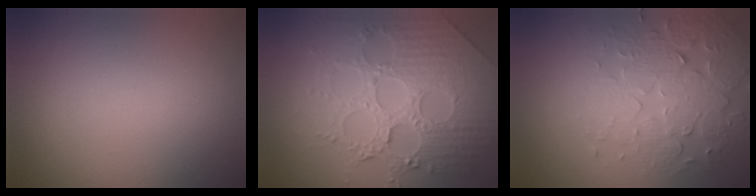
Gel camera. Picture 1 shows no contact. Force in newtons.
{"total": 8.2, "press": 5.9, "slide": 5.6}
{"total": 5.0, "press": 4.4, "slide": 2.5}